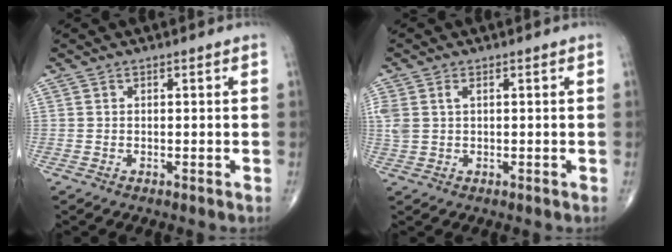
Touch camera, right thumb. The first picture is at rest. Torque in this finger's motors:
{"motor_torque": [0.42, -0.35, 0.62, 0.43, 0.01]}